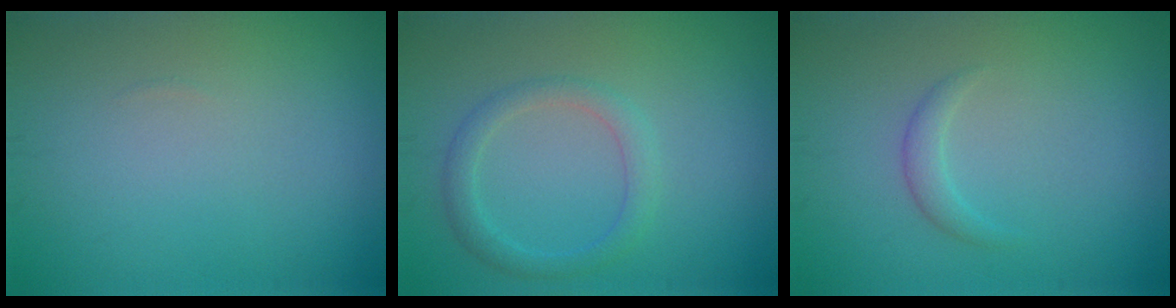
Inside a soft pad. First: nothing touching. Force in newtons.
{"total": 2.2, "press": 2.2, "slide": 0.1}
{"total": 1.3, "press": 1.3, "slide": 0.0}